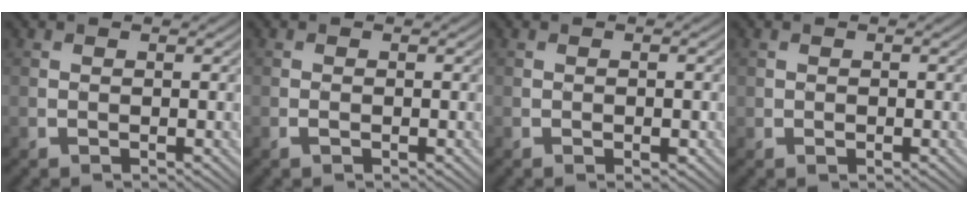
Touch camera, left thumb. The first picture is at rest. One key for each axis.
{"total": 0.6, "fx": -0.2, "fy": 0.2, "fz": 0.5, "tx": -0.013, "ty": -0.001, "tz": -0.005}
{"total": 1.5, "fx": -0.5, "fy": 0.8, "fz": 1.2, "tx": -0.017, "ty": 0.000, "tz": -0.007}
{"total": 0.7, "fx": -0.2, "fy": 0.6, "fz": 0.2, "tx": -0.002, "ty": -0.002, "tz": -0.006}